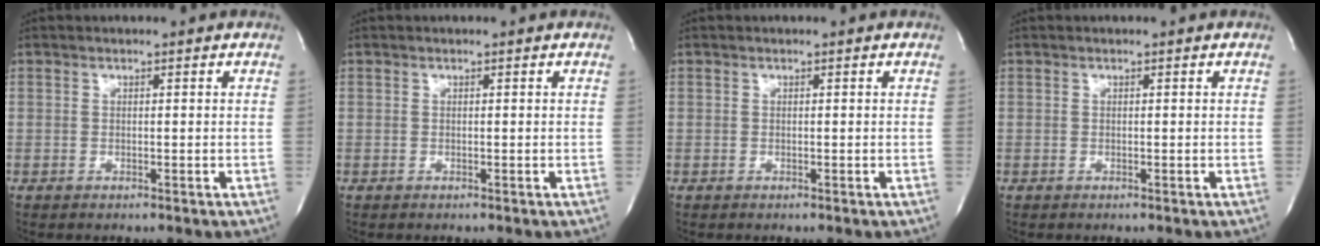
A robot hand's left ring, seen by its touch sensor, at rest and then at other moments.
{"total": 0.0}
{"total": 0.0}
{"total": 0.0}